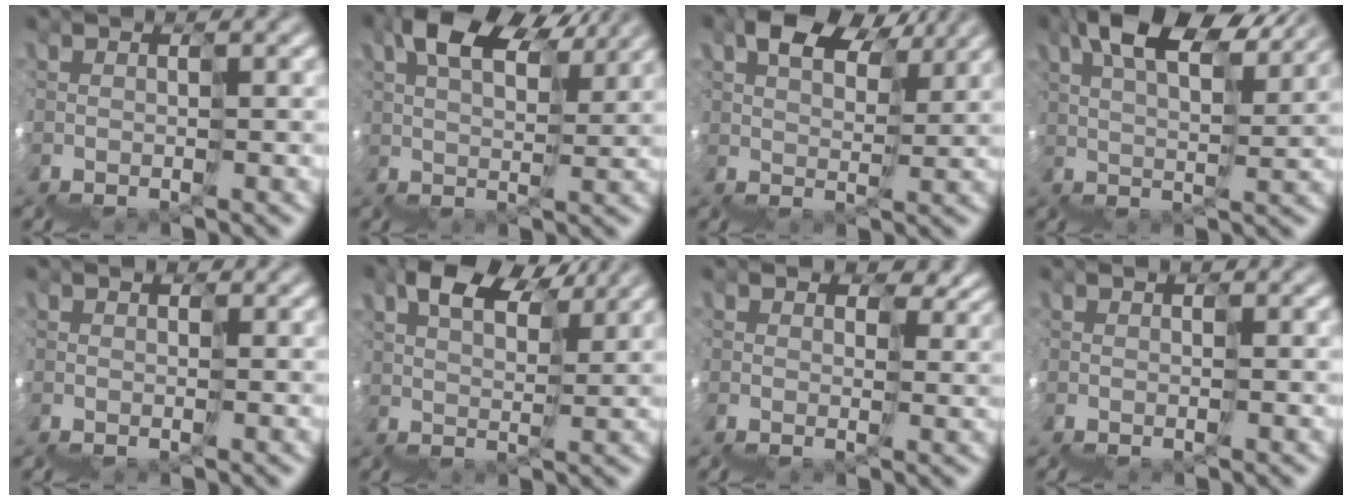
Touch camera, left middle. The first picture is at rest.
{"total": 7.0, "force": [5.9, 2.4, 2.9], "torque": [-0.044, 0.050, 0.083]}
{"total": 6.0, "force": [5.3, 2.3, 1.5], "torque": [-0.025, 0.042, 0.079]}
{"total": 8.0, "force": [6.7, 2.1, 3.8], "torque": [-0.048, 0.052, 0.088]}
{"total": 1.1, "force": [0.0, 1.0, 0.4], "torque": [0.006, 0.001, -0.009]}
{"total": 5.5, "force": [5.2, 1.4, 1.1], "torque": [-0.015, 0.048, 0.071]}
{"total": 6.2, "force": [3.5, 4.4, 2.6], "torque": [-0.041, 0.018, 0.062]}
{"total": 1.2, "force": [-0.4, 1.0, 0.5], "torque": [0.001, -0.001, -0.012]}